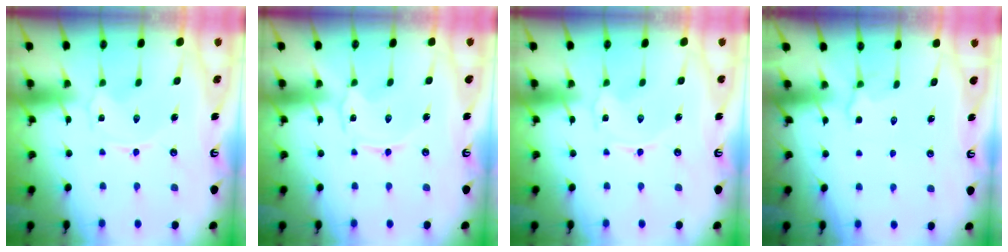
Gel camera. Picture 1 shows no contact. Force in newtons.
{"total": 0.0}
{"total": 0.5, "press": 0.5, "slide": 0.1}
{"total": 3.1, "press": 2.6, "slide": 1.6}